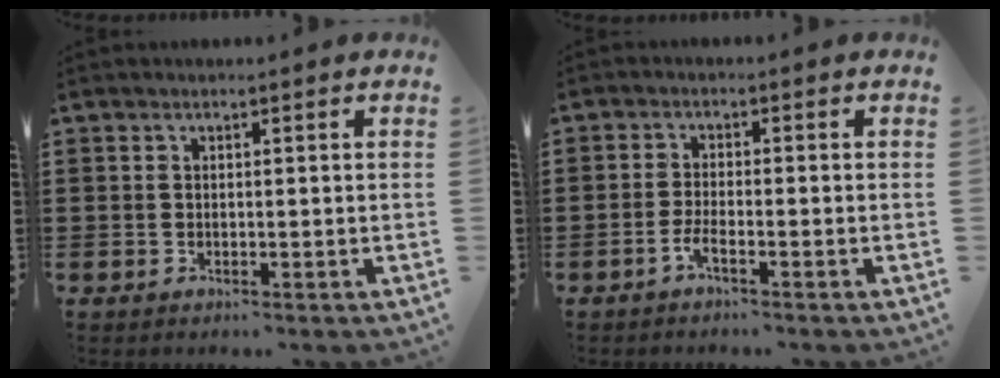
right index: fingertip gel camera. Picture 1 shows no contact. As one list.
[{"total": 2.3, "force": [-1.6, -0.1, 1.6], "torque": [-0.037, -0.004, -0.032]}]